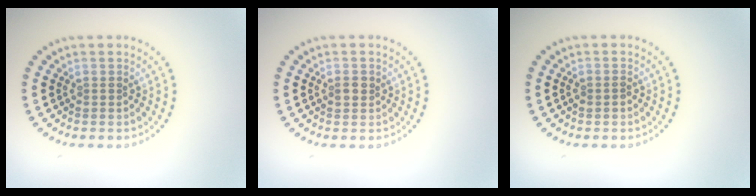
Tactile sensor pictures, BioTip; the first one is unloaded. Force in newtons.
{"total": 1.2, "press": 1.1, "slide": 0.2}
{"total": 0.8, "press": 0.7, "slide": 0.2}